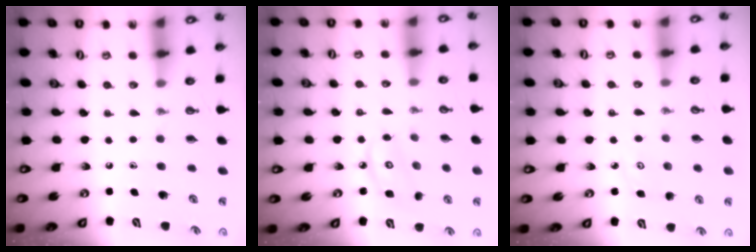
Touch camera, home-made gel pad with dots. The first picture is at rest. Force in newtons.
{"total": 5.9, "press": 5.9, "slide": 0.3}
{"total": 3.6, "press": 3.6, "slide": 0.5}